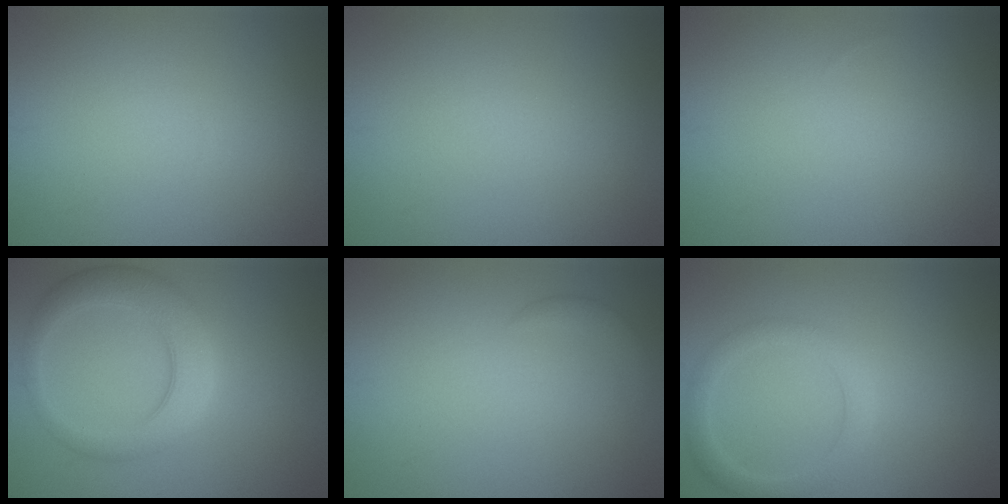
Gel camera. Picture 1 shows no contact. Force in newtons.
{"total": 0.0}
{"total": 0.0}
{"total": 5.3, "press": 5.3, "slide": 0.4}
{"total": 1.1, "press": 1.1, "slide": 0.1}
{"total": 2.4, "press": 2.4, "slide": 0.1}